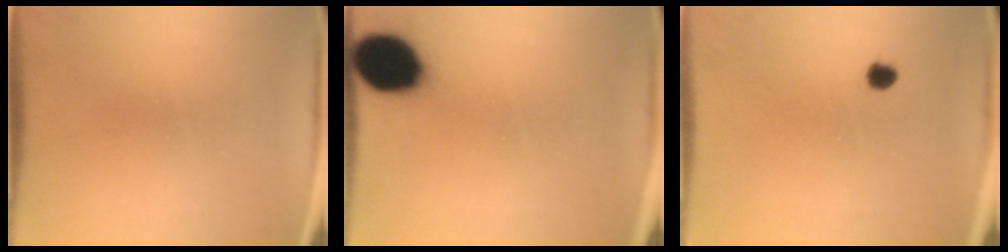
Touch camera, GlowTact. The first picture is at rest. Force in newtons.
{"total": 14.6}
{"total": 1.7}